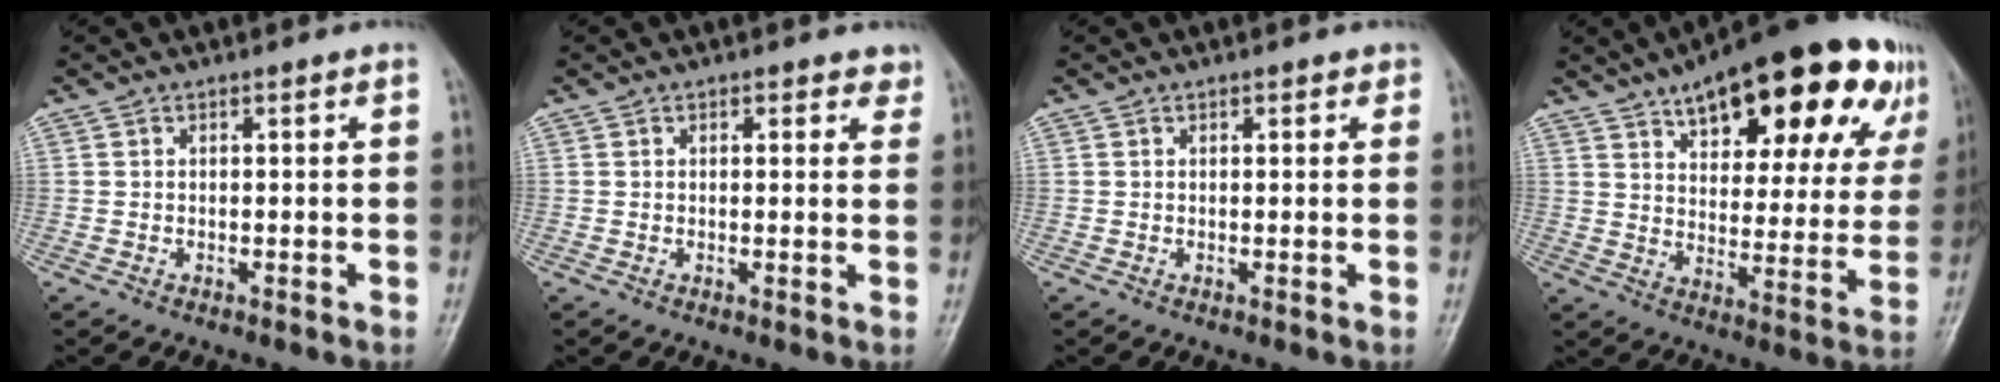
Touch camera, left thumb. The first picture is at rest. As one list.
[{"total": 2.6, "force": [1.7, 1.5, 1.2], "torque": [0.010, -0.006, 0.016]}, {"total": 1.3, "force": [0.7, 0.7, 0.8], "torque": [0.000, 0.000, 0.004]}, {"total": 27.3, "force": [15.8, 10.9, 19.4], "torque": [-0.235, -0.020, 0.223]}]